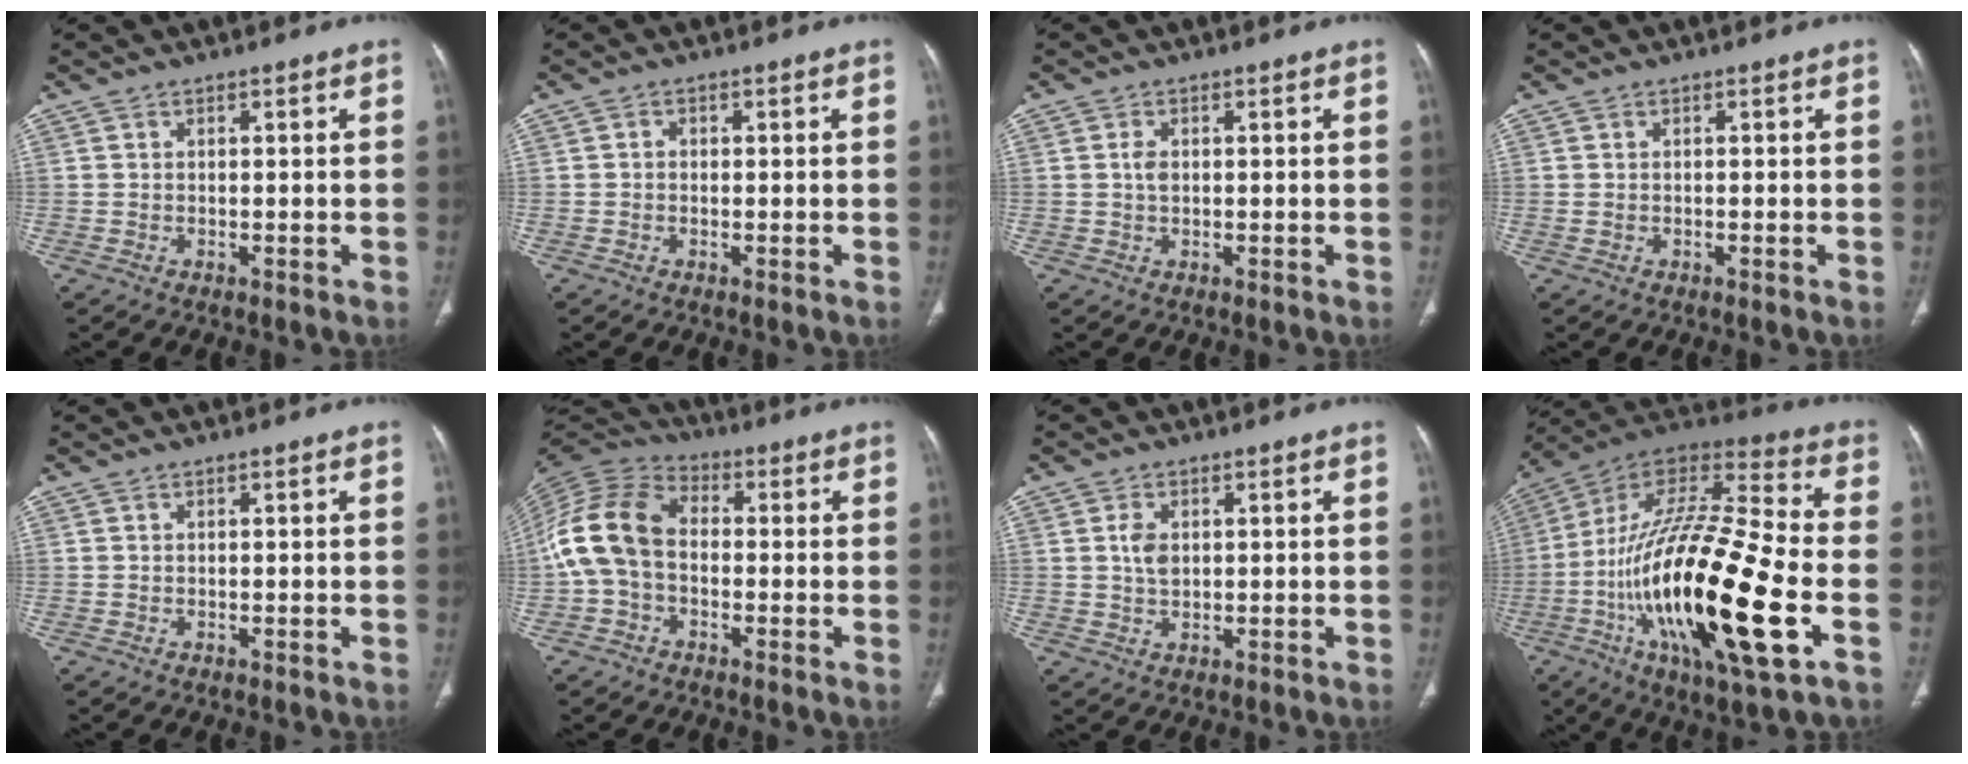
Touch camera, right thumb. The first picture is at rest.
{"total": 1.2, "force": [0.0, 1.0, 0.6], "torque": [-0.006, 0.005, -0.003]}
{"total": 2.1, "force": [0.2, 1.4, 1.5], "torque": [-0.030, 0.001, 0.003]}
{"total": 0.0}
{"total": 0.0}
{"total": 12.6, "force": [-1.2, 8.9, 8.8], "torque": [-0.177, 0.035, -0.036]}
{"total": 3.7, "force": [0.7, 2.4, 2.6], "torque": [-0.045, -0.003, 0.014]}
{"total": 31.5, "force": [-8.1, 8.5, 29.2], "torque": [-0.570, -0.001, -0.137]}